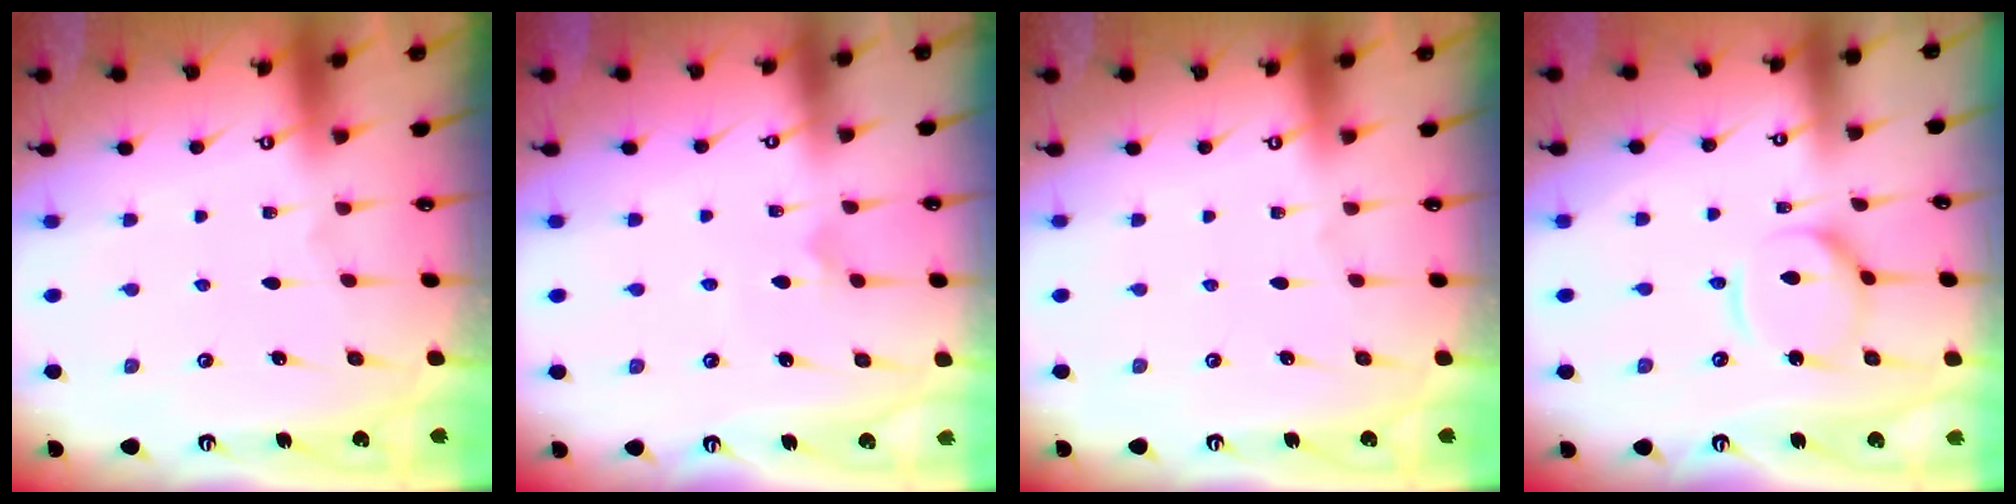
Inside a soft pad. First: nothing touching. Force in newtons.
{"total": 4.3, "press": 4.3, "slide": 0.4}
{"total": 0.0}
{"total": 10.0, "press": 10.0, "slide": 1.0}